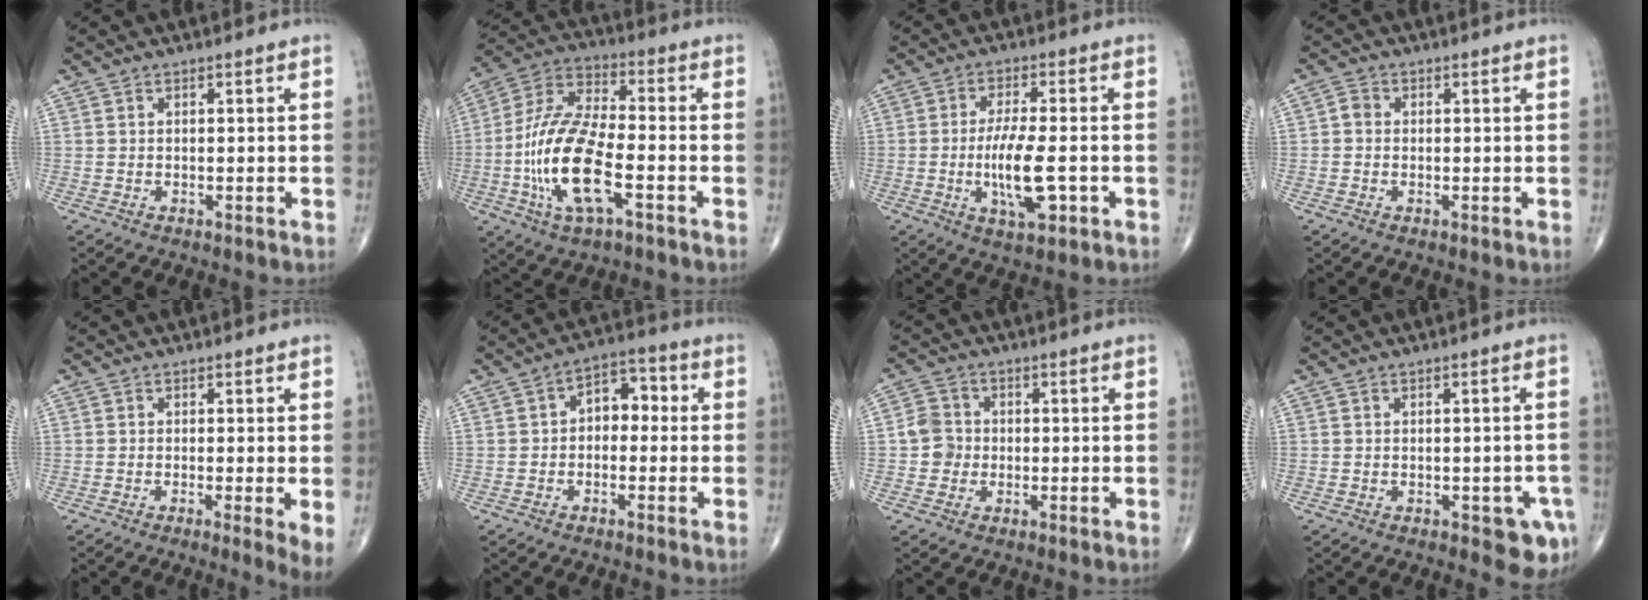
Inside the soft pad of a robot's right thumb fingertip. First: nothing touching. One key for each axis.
{"total": 17.5, "fx": -4.9, "fy": 6.7, "fz": 15.4, "tx": -0.318, "ty": 0.026, "tz": -0.092}
{"total": 10.1, "fx": -2.1, "fy": 3.0, "fz": 9.4, "tx": -0.185, "ty": 0.000, "tz": -0.037}
{"total": 1.7, "fx": -0.1, "fy": 1.5, "fz": 0.9, "tx": -0.009, "ty": 0.004, "tz": -0.007}
{"total": 3.8, "fx": -0.6, "fy": 0.4, "fz": 3.7, "tx": -0.065, "ty": -0.015, "tz": -0.015}
{"total": 6.7, "fx": -0.1, "fy": 4.6, "fz": 4.9, "tx": -0.040, "ty": 0.028, "tz": -0.018}
{"total": 4.2, "fx": -0.6, "fy": 3.9, "fz": 1.3, "tx": -0.005, "ty": 0.009, "tz": -0.019}
{"total": 5.8, "fx": -2.3, "fy": 2.5, "fz": 4.6, "tx": -0.034, "ty": 0.003, "tz": -0.023}